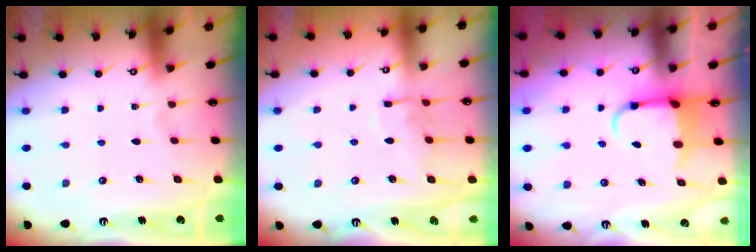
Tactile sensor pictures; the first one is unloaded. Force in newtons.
{"total": 8.9, "press": 8.9, "slide": 0.7}
{"total": 4.8, "press": 4.7, "slide": 1.2}